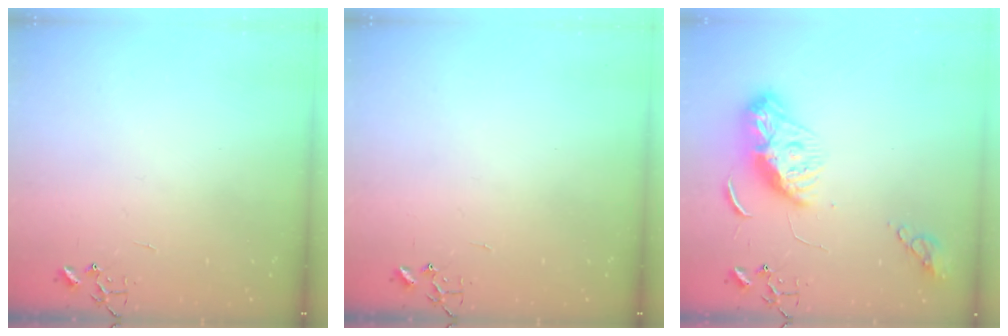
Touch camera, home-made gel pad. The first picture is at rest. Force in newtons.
{"total": 0.0}
{"total": 10.9, "press": 10.8, "slide": 1.0}